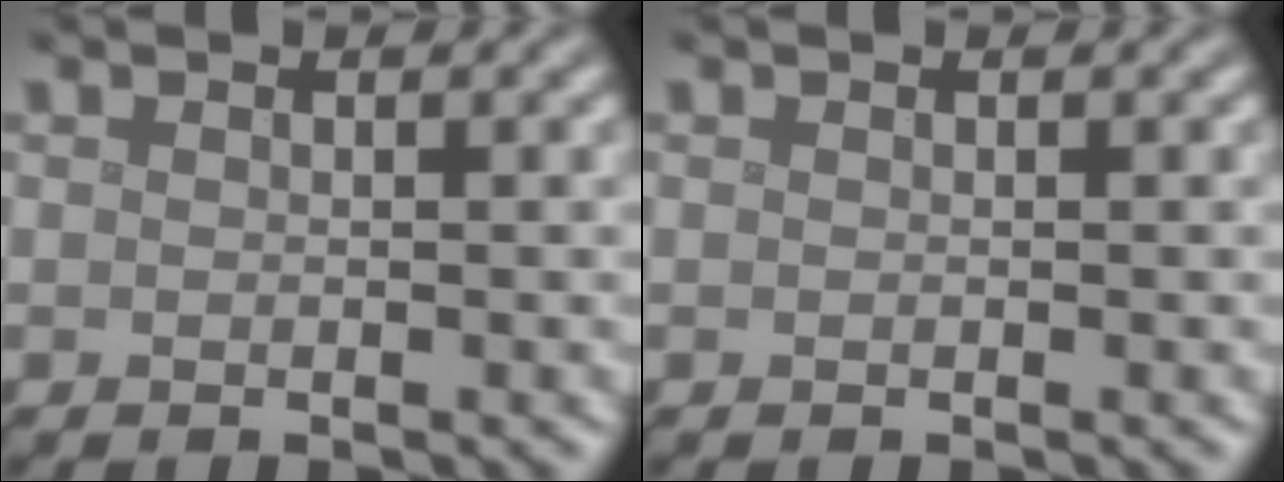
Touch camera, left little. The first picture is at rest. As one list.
[{"total": 0.0}]